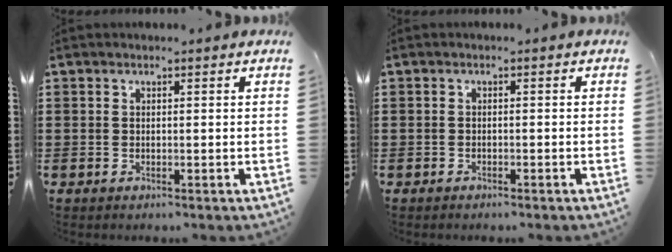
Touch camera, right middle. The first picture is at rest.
{"total": 0.7, "force": [-0.6, 0.2, 0.1], "torque": [-0.003, 0.000, -0.014]}